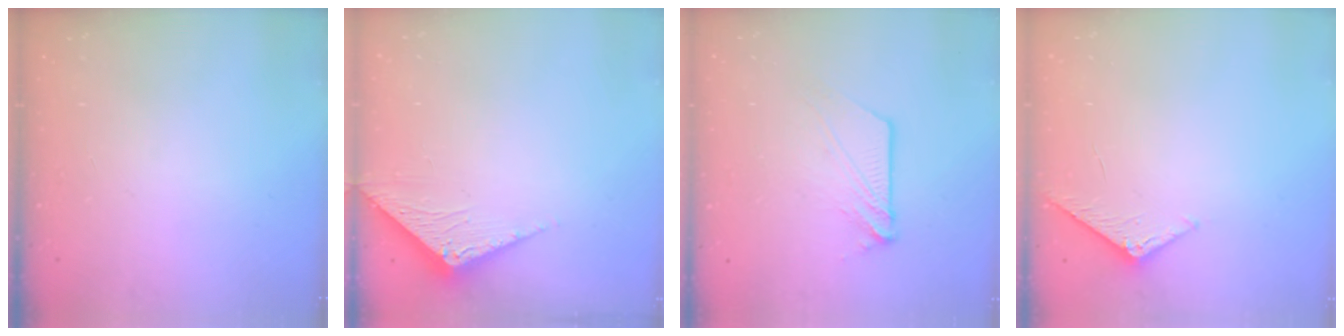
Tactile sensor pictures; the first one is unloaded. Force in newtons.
{"total": 3.4, "press": 3.4, "slide": 0.3}
{"total": 7.4, "press": 7.4, "slide": 0.5}
{"total": 5.6, "press": 5.6, "slide": 0.6}